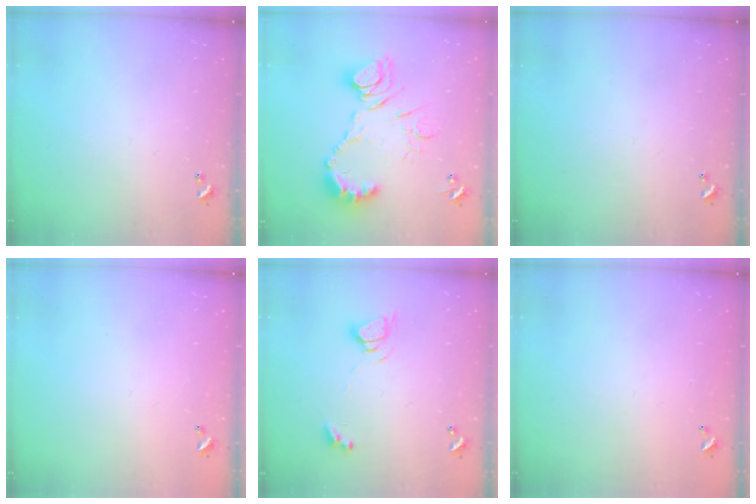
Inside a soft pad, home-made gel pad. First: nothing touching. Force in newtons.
{"total": 16.1, "press": 16.0, "slide": 1.8}
{"total": 0.0}
{"total": 2.7, "press": 2.7, "slide": 0.1}
{"total": 5.0, "press": 5.0, "slide": 0.3}
{"total": 3.0, "press": 3.0, "slide": 0.1}